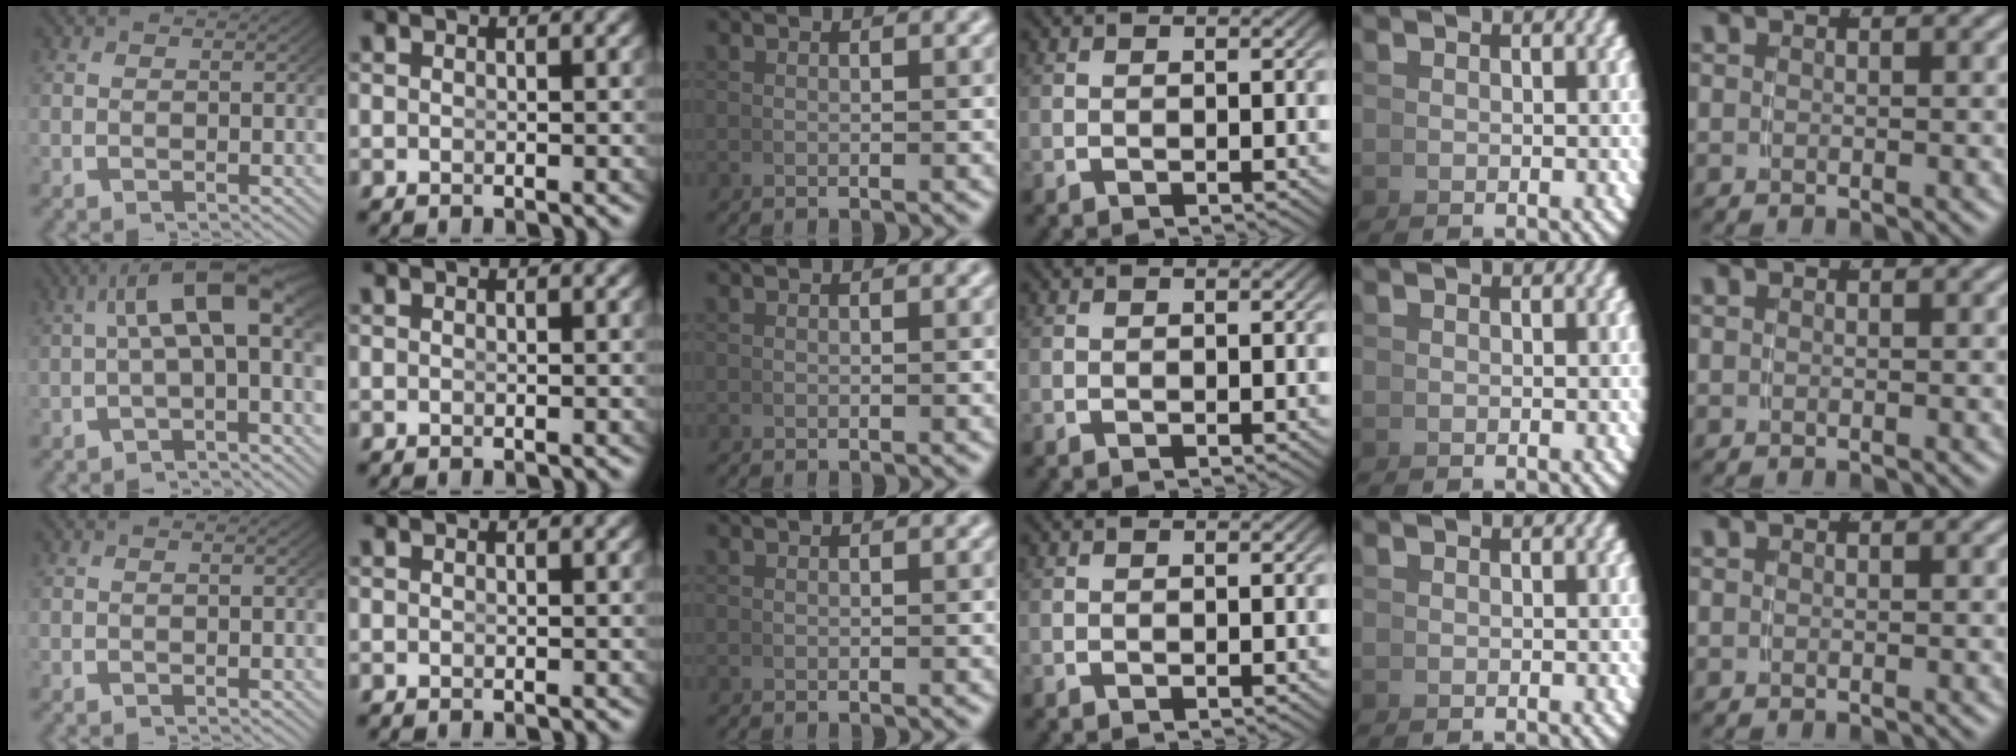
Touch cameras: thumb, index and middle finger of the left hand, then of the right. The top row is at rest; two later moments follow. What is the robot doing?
{"motion": "lift_and_place", "object": "dispenser bottle"}